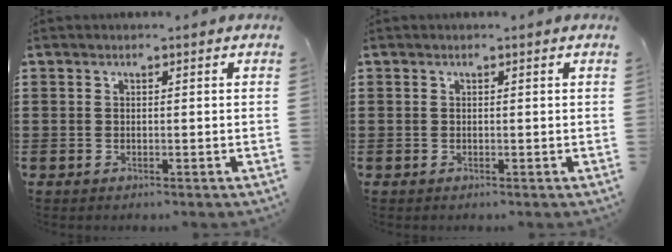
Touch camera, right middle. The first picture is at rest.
{"total": 0.0}